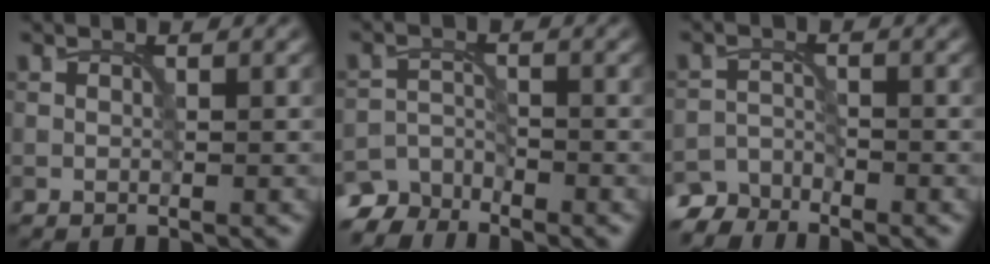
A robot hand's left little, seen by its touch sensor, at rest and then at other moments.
{"total": 3.4, "force": [-3.2, 1.2, 0.2], "torque": [0.004, -0.004, -0.065]}
{"total": 3.0, "force": [-2.9, 0.8, 0.1], "torque": [0.003, -0.002, -0.062]}